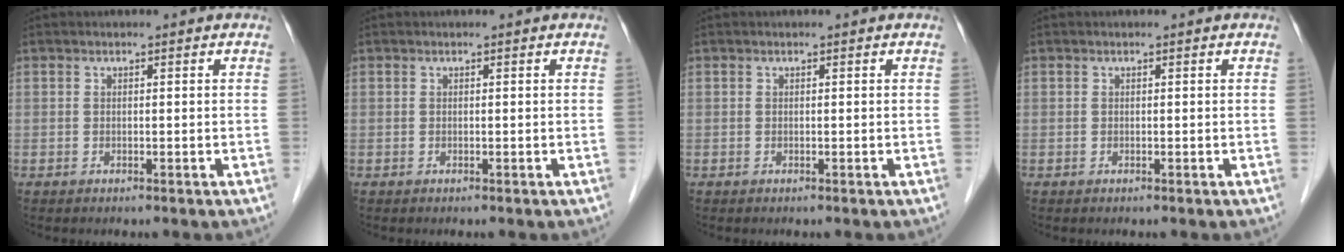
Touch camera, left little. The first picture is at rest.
{"total": 0.0}
{"total": 0.0}
{"total": 0.0}